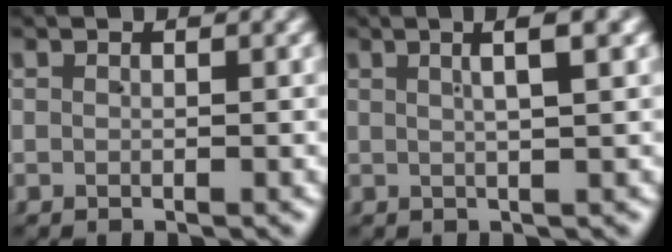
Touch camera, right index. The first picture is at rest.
{"total": 2.9, "force": [1.4, -0.3, 2.5], "torque": [-0.029, 0.013, 0.023]}